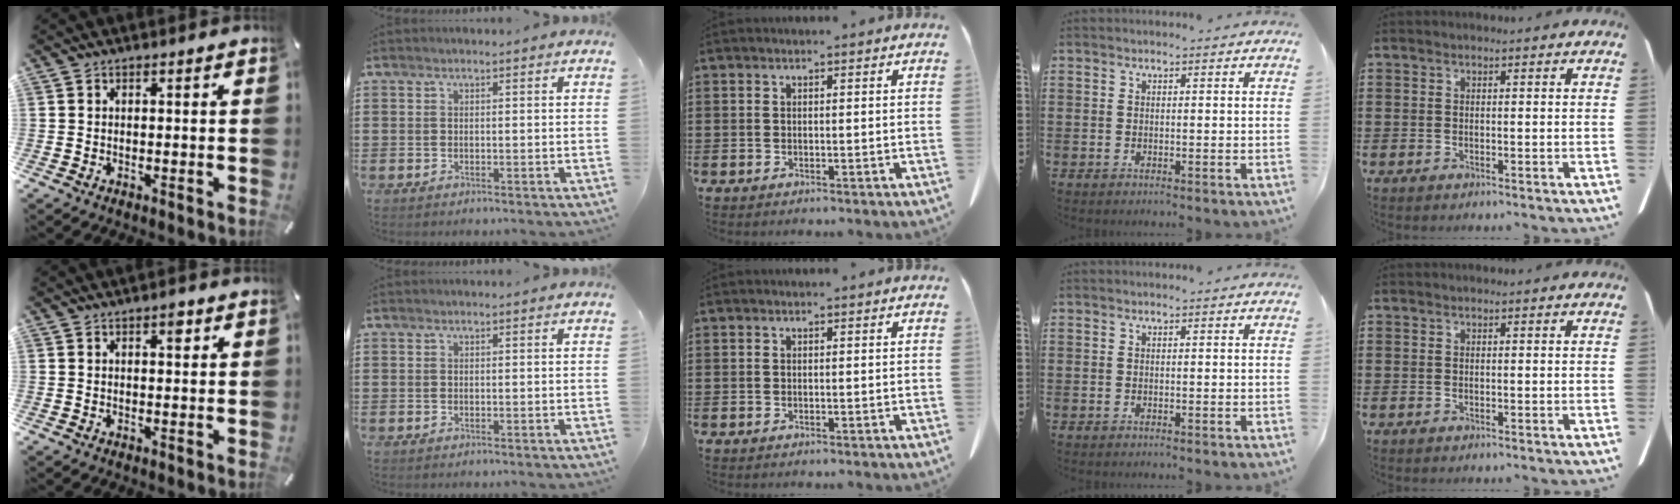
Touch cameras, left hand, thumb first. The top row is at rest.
{"thumb": {"total": 2.4, "force": [1.1, 1.2, 1.8], "torque": [-0.015, -0.004, 0.012]}}